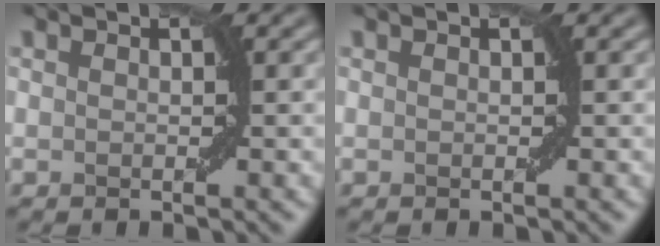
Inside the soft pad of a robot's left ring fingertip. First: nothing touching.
{"total": 0.0}